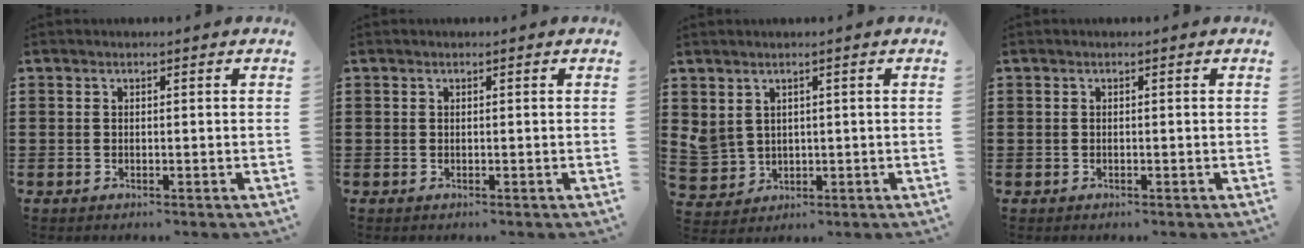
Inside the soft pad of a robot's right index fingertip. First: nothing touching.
{"total": 0.0}
{"total": 3.2, "force": [1.6, 2.7, 0.5], "torque": [-0.031, 0.008, 0.031]}
{"total": 0.0}